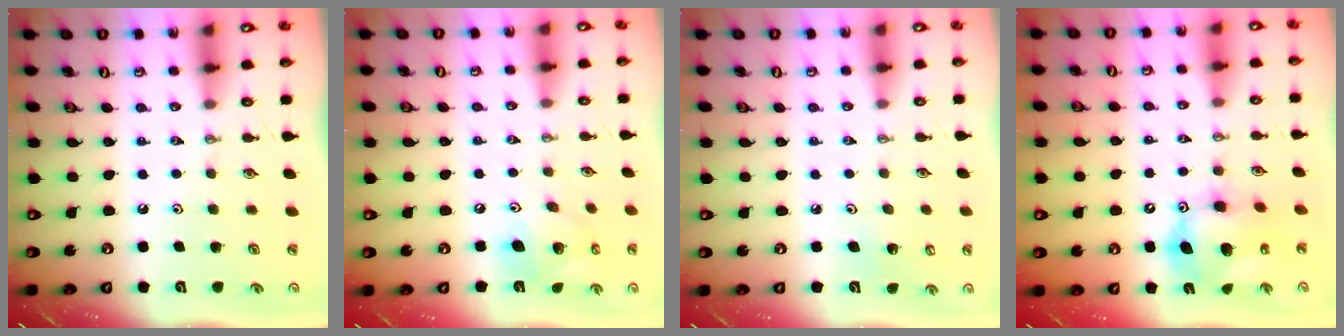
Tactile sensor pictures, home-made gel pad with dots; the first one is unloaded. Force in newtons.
{"total": 13.9, "press": 13.7, "slide": 2.4}
{"total": 4.2, "press": 3.9, "slide": 1.6}
{"total": 12.5, "press": 12.5, "slide": 1.2}